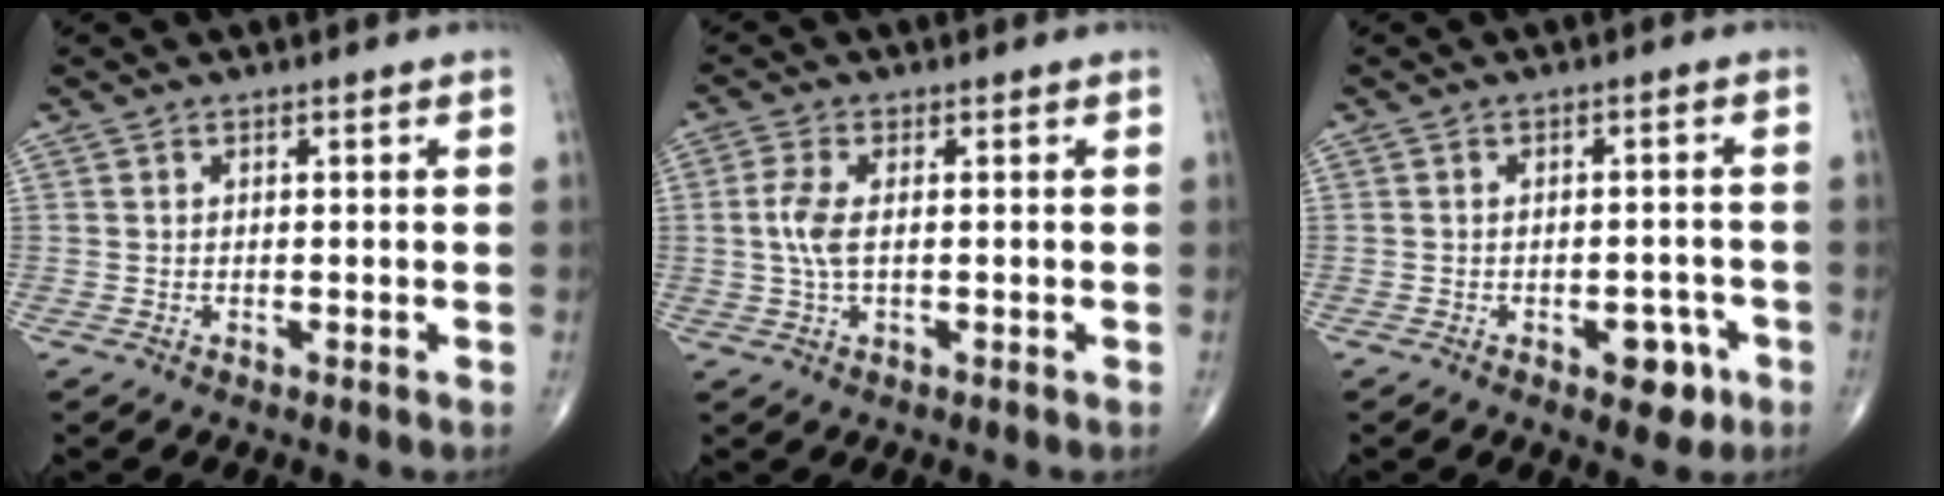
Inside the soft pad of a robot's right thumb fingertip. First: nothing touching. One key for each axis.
{"total": 4.8, "fx": 0.2, "fy": 2.1, "fz": 4.3, "tx": -0.112, "ty": 0.004, "tz": 0.002}
{"total": 5.2, "fx": -2.6, "fy": 2.8, "fz": 3.6, "tx": -0.025, "ty": 0.015, "tz": -0.028}